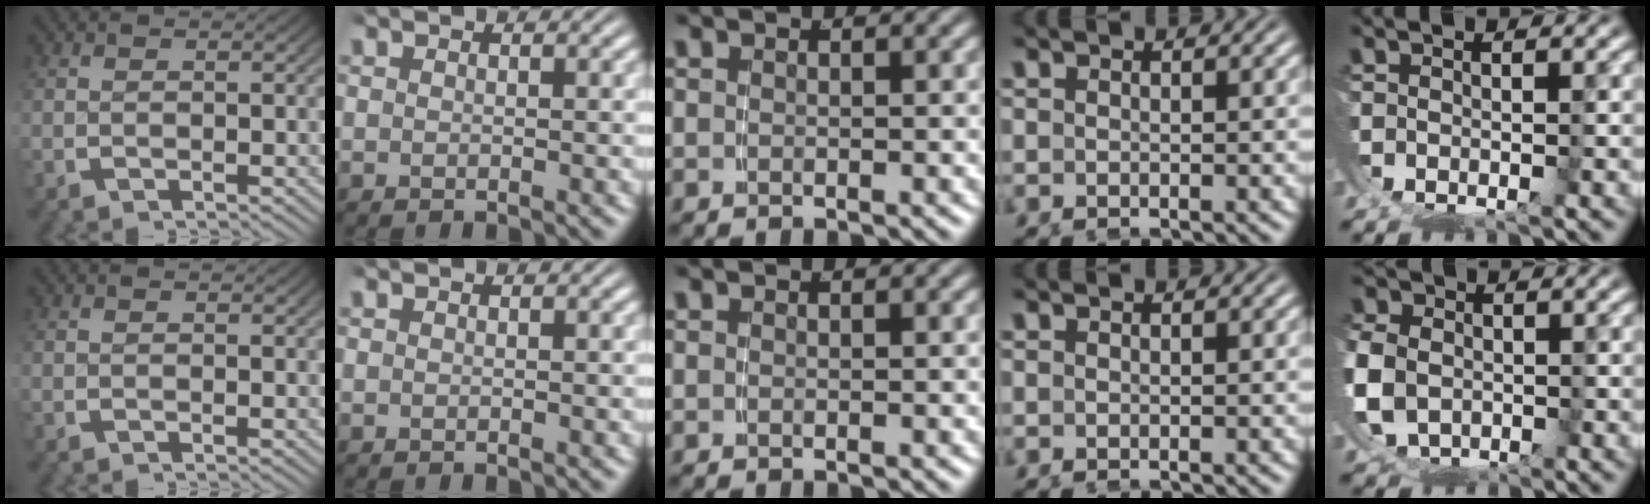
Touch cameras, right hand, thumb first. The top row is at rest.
{"little": {"total": 2.4, "force": [0.4, 2.3, 0.3], "torque": [-0.043, -0.030, 0.024]}}